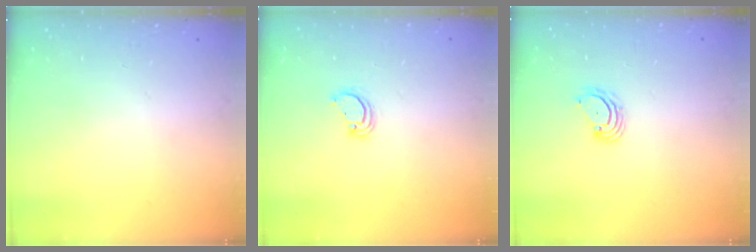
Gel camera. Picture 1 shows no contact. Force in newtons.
{"total": 3.4, "press": 3.4, "slide": 0.2}
{"total": 3.2, "press": 3.1, "slide": 0.4}